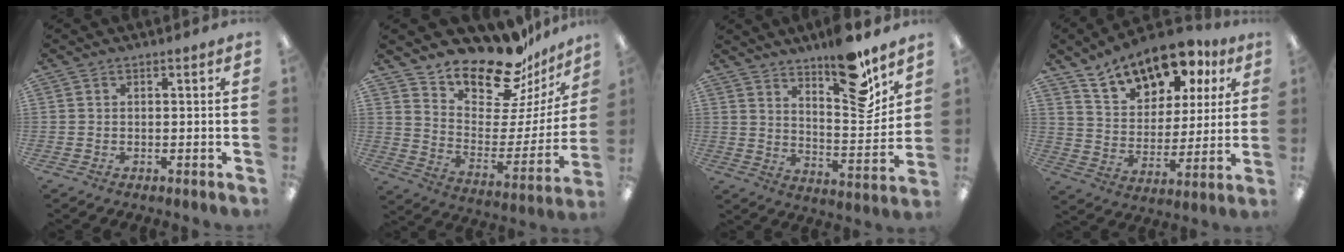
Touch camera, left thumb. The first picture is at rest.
{"total": 18.3, "force": [16.1, 6.1, 6.0], "torque": [-0.097, -0.139, 0.277]}
{"total": 15.7, "force": [12.2, 4.8, 8.6], "torque": [-0.108, -0.093, 0.203]}
{"total": 15.5, "force": [11.6, 7.8, 6.7], "torque": [-0.114, -0.067, 0.206]}